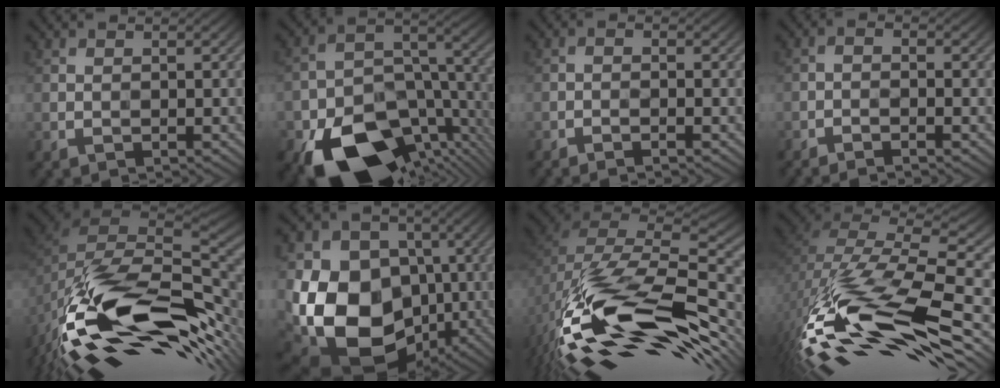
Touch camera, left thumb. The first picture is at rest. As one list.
[{"total": 17.8, "force": [-9.8, 10.4, 10.7], "torque": [-0.195, -0.052, -0.144]}, {"total": 1.7, "force": [-1.1, 0.2, 1.3], "torque": [-0.017, 0.007, -0.029]}, {"total": 2.4, "force": [-1.6, 0.3, 1.8], "torque": [-0.028, 0.006, -0.039]}, {"total": 17.6, "force": [-6.9, 8.8, 13.6], "torque": [-0.278, -0.030, -0.115]}, {"total": 18.2, "force": [-3.5, 14.7, 10.2], "torque": [-0.204, -0.036, -0.074]}, {"total": 17.9, "force": [-8.7, 9.0, 12.8], "torque": [-0.266, -0.027, -0.141]}, {"total": 18.3, "force": [-8.6, 7.6, 14.3], "torque": [-0.318, -0.022, -0.149]}]